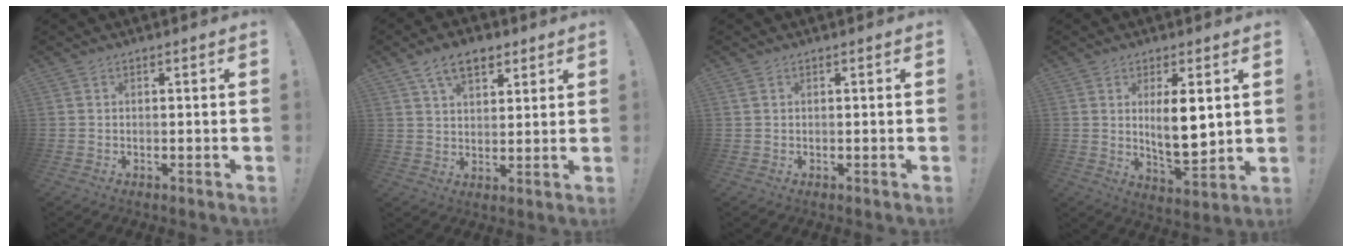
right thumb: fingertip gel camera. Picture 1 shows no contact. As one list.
[{"total": 9.2, "force": [5.3, 5.2, 5.3], "torque": [-0.082, -0.010, 0.100]}, {"total": 0.6, "force": [0.3, 0.3, 0.4], "torque": [-0.009, 0.002, 0.006]}, {"total": 10.5, "force": [2.9, 3.6, 9.5], "torque": [-0.155, -0.024, 0.044]}]